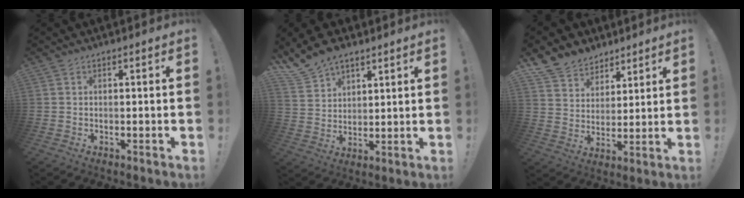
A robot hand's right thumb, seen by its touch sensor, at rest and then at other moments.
{"total": 9.4, "force": [7.6, 4.8, 2.7], "torque": [-0.061, -0.049, 0.152]}
{"total": 9.3, "force": [7.2, 5.9, 0.8], "torque": [-0.022, -0.061, 0.145]}